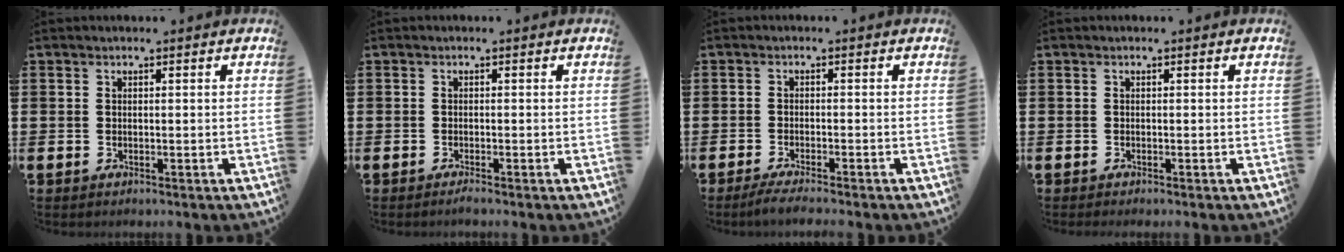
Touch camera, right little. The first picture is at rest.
{"total": 0.7, "force": [-0.5, 0.0, 0.5], "torque": [-0.008, -0.004, -0.010]}
{"total": 1.9, "force": [-1.5, 0.0, 1.2], "torque": [-0.019, 0.000, -0.027]}
{"total": 0.0}